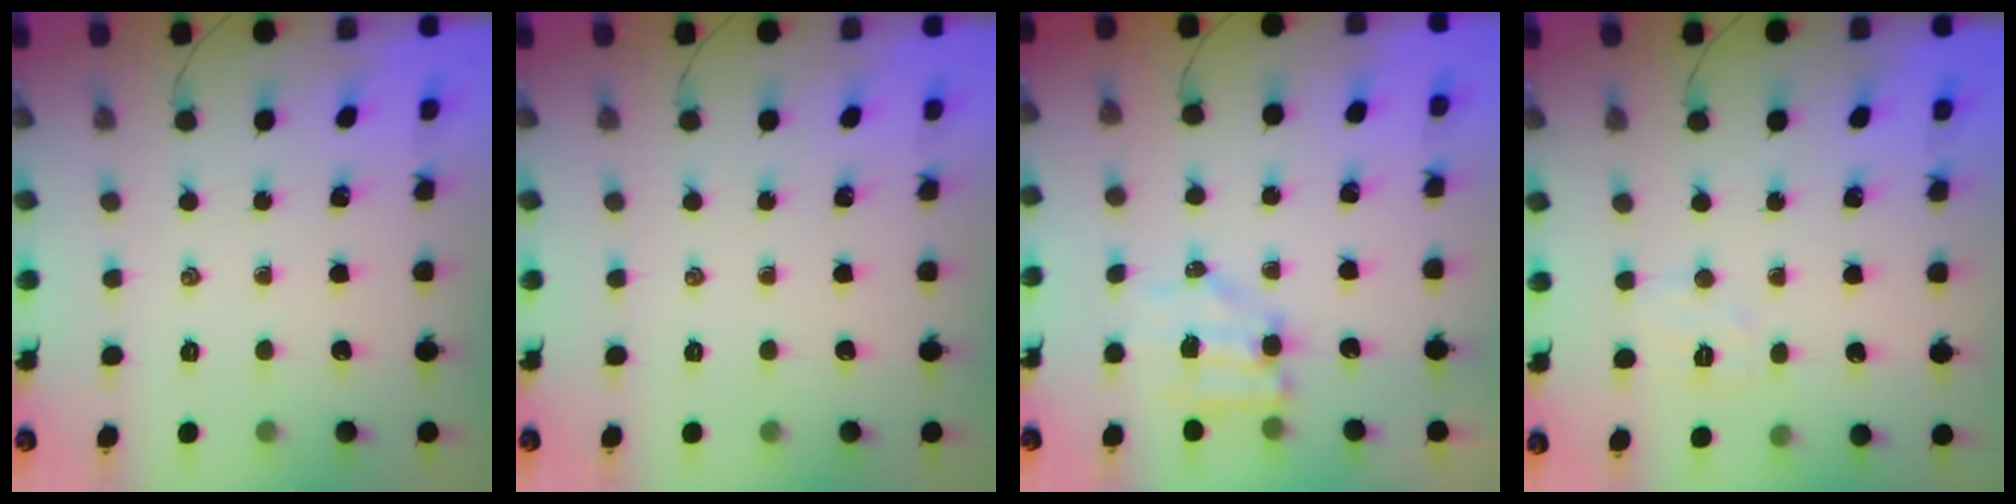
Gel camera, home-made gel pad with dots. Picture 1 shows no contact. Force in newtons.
{"total": 0.0}
{"total": 5.1, "press": 5.0, "slide": 0.8}
{"total": 4.8, "press": 4.7, "slide": 1.0}